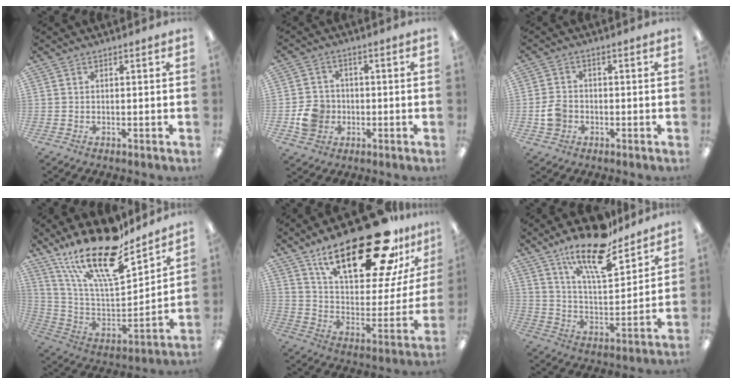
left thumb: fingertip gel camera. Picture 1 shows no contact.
{"total": 7.2, "force": [-1.8, 6.4, 2.8], "torque": [-0.046, 0.013, -0.029]}
{"total": 5.0, "force": [-1.3, 4.1, 2.5], "torque": [-0.048, 0.009, -0.022]}
{"total": 23.7, "force": [17.3, 7.3, 14.4], "torque": [-0.282, -0.113, 0.297]}
{"total": 30.7, "force": [19.7, 10.8, 20.9], "torque": [-0.321, -0.122, 0.324]}
{"total": 18.2, "force": [13.8, 5.7, 10.4], "torque": [-0.180, -0.079, 0.231]}